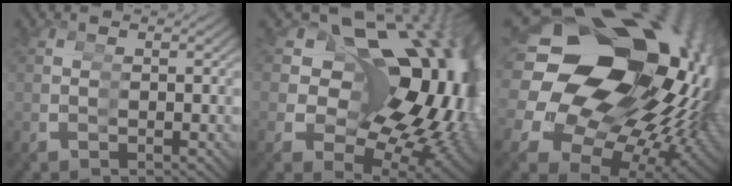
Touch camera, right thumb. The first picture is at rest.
{"total": 23.3, "force": [1.4, 15.4, 17.4], "torque": [-0.241, -0.035, 0.037]}
{"total": 33.8, "force": [1.1, 23.4, 24.3], "torque": [-0.365, -0.064, 0.027]}